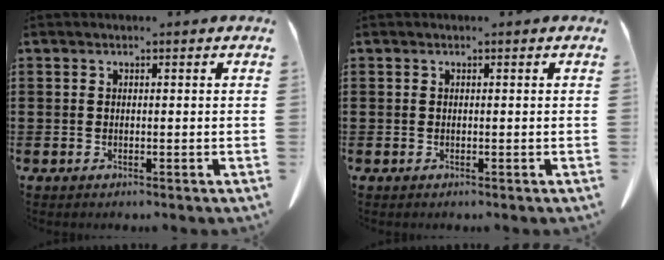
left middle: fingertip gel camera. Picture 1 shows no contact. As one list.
[{"total": 0.0}]